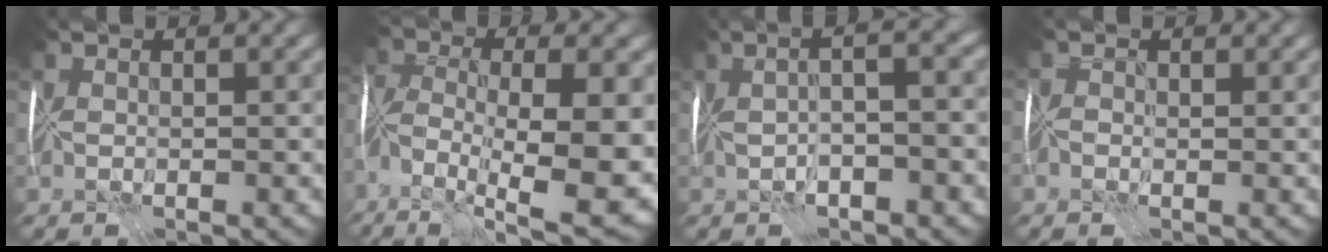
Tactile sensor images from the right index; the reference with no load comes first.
{"total": 12.7, "force": [-5.1, 4.0, 11.0], "torque": [-0.205, -0.006, -0.079]}
{"total": 3.8, "force": [-0.3, 0.3, 3.8], "torque": [-0.060, 0.008, -0.001]}
{"total": 0.6, "force": [-0.6, 0.2, -0.1], "torque": [0.006, 0.006, -0.018]}